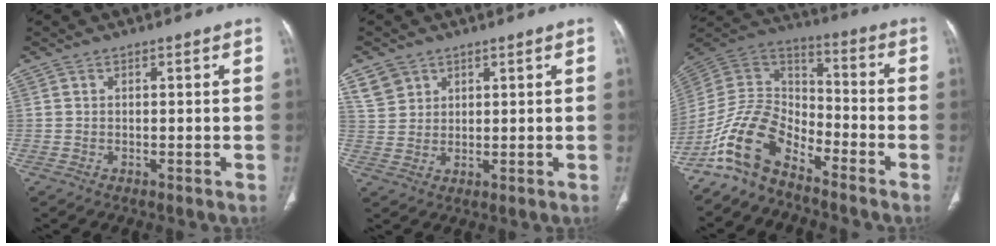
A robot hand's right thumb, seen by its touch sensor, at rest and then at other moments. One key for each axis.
{"total": 4.3, "fx": 2.6, "fy": 3.4, "fz": 0.8, "tx": -0.001, "ty": -0.011, "tz": 0.054}
{"total": 12.8, "fx": -9.2, "fy": 6.2, "fz": 6.3, "tx": -0.113, "ty": 0.086, "tz": -0.192}